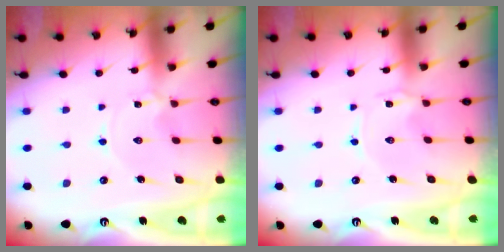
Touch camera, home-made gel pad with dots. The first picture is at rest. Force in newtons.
{"total": 0.6, "press": 0.6, "slide": 0.1}